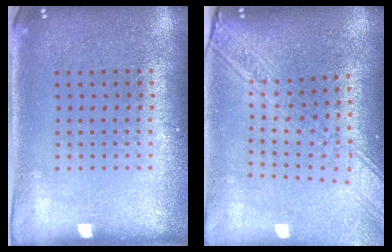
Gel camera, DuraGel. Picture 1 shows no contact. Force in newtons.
{"total": 2.7, "press": 2.2, "slide": 1.5}